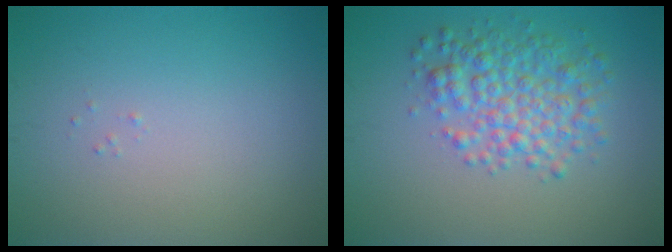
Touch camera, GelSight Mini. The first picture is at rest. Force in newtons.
{"total": 4.7, "press": 4.7, "slide": 0.0}